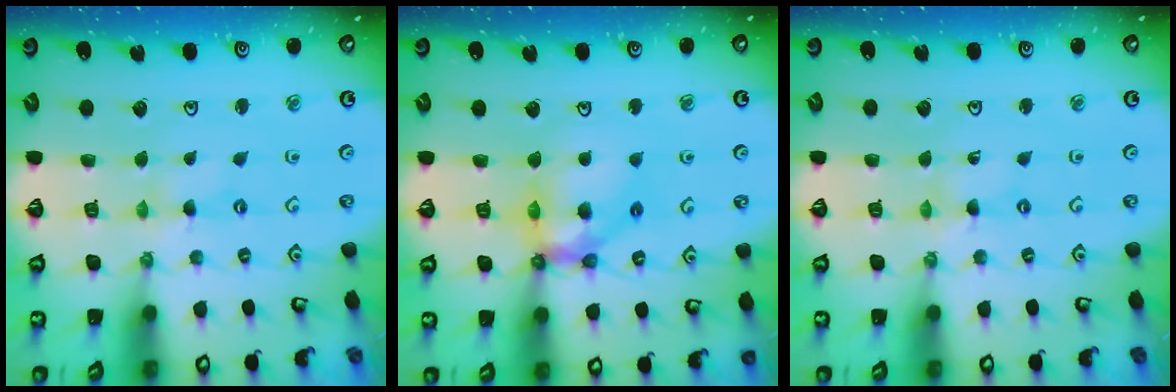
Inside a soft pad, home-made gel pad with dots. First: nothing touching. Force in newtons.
{"total": 12.6, "press": 12.5, "slide": 1.5}
{"total": 0.0}